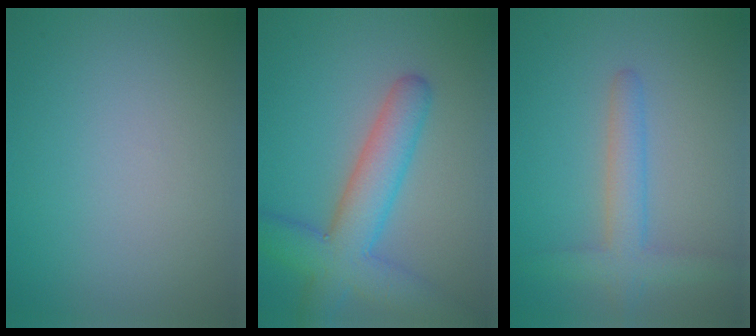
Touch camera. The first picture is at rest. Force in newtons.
{"total": 6.8, "press": 6.8, "slide": 0.4}
{"total": 3.4, "press": 3.4, "slide": 0.2}